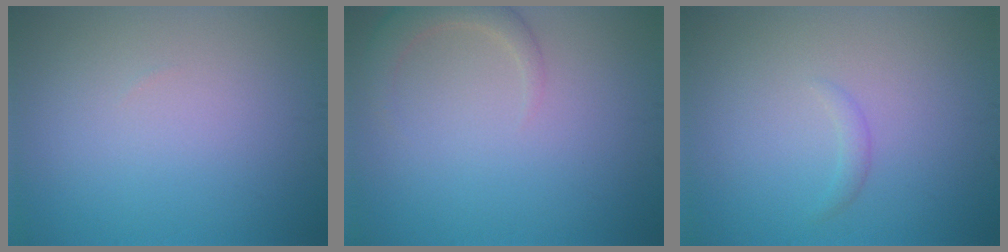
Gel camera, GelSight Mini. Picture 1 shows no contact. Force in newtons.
{"total": 2.4, "press": 2.4, "slide": 0.3}
{"total": 0.8, "press": 0.8, "slide": 0.1}